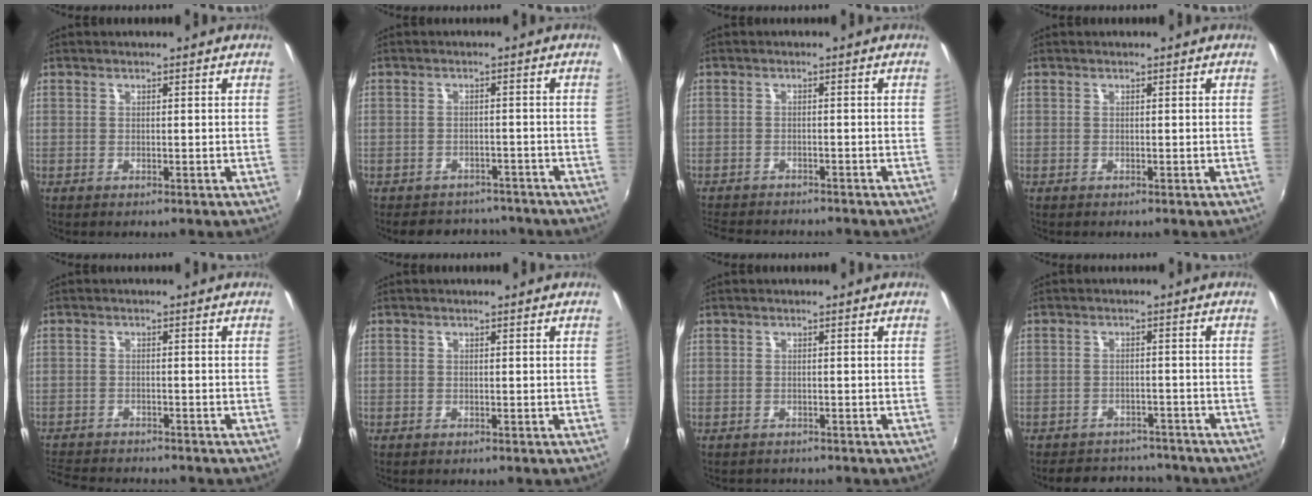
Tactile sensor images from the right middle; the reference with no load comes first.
{"total": 9.1, "force": [-7.9, 4.0, 2.1], "torque": [-0.053, 0.011, -0.102]}
{"total": 8.2, "force": [-7.5, 2.0, 2.6], "torque": [-0.070, -0.015, -0.116]}
{"total": 0.0}
{"total": 8.2, "force": [-7.6, 1.8, 2.4], "torque": [-0.073, -0.013, -0.127]}
{"total": 0.5, "force": [-0.3, 0.4, 0.0], "torque": [0.000, 0.001, -0.006]}
{"total": 1.2, "force": [-1.0, 0.7, -0.2], "torque": [0.000, 0.002, -0.015]}
{"total": 10.5, "force": [-9.4, 4.1, 2.6], "torque": [-0.063, 0.017, -0.121]}